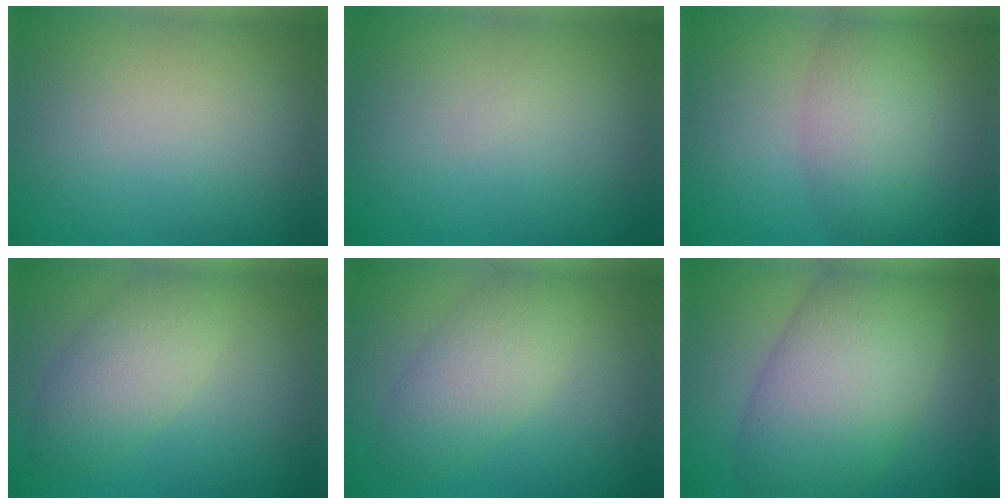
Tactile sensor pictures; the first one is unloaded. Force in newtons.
{"total": 0.0}
{"total": 4.0, "press": 4.0, "slide": 0.1}
{"total": 4.6, "press": 4.6, "slide": 0.2}
{"total": 4.6, "press": 4.6, "slide": 0.3}
{"total": 10.3, "press": 10.3, "slide": 0.3}